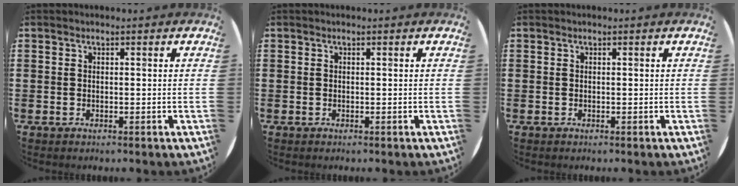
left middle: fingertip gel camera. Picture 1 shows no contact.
{"total": 0.0}
{"total": 0.0}